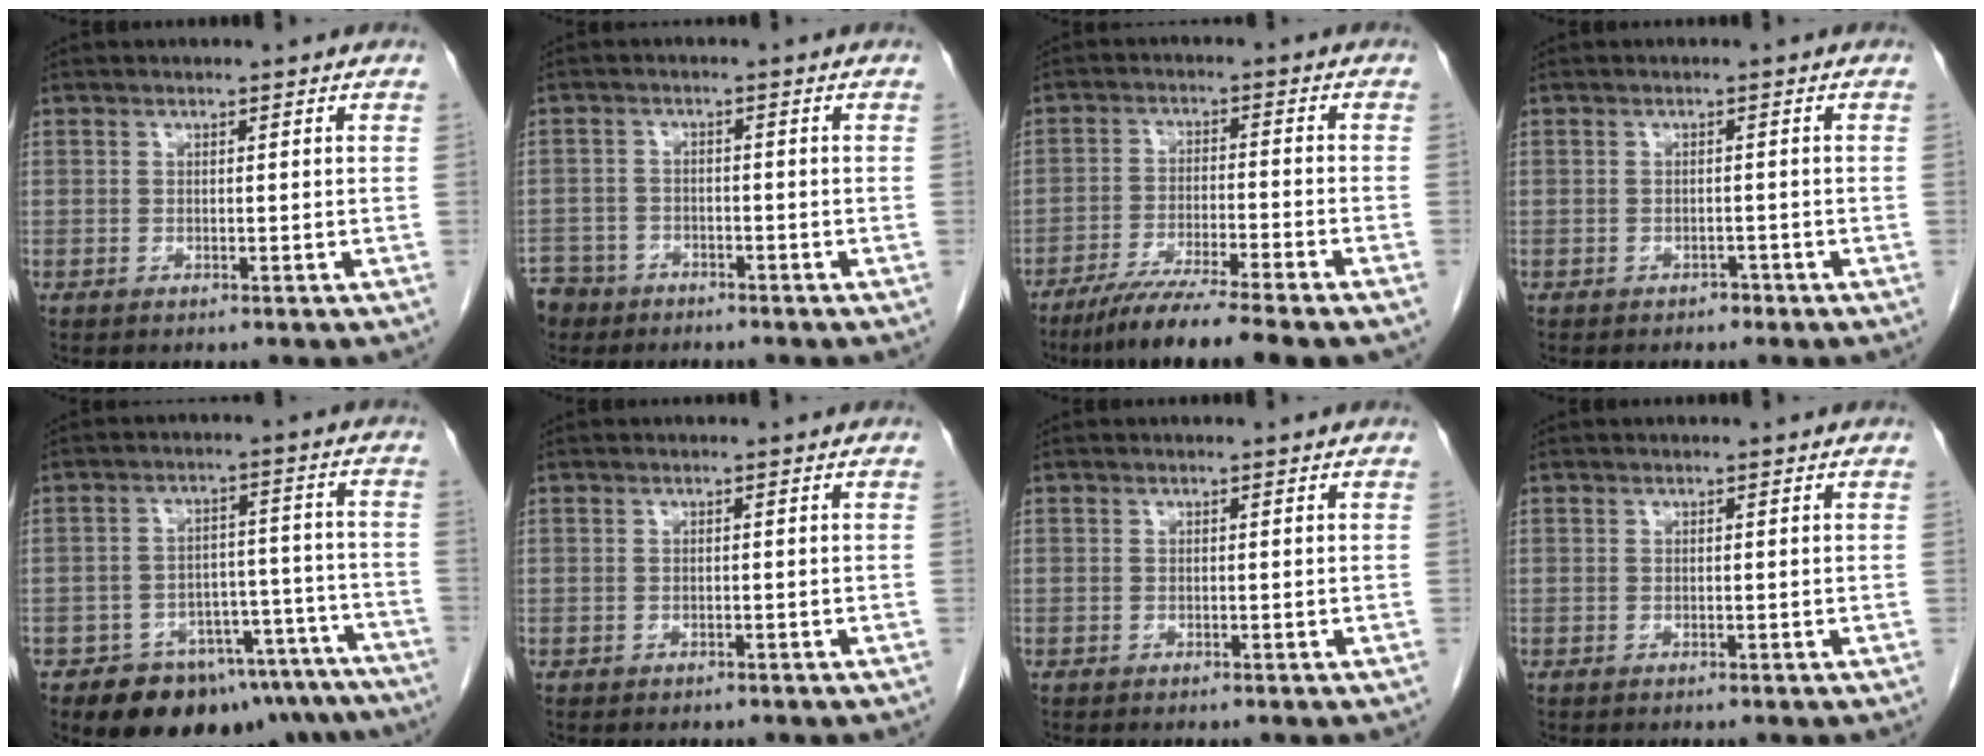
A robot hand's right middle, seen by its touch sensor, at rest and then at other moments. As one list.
[{"total": 7.9, "force": [-5.9, 5.2, 1.2], "torque": [-0.048, -0.002, -0.104]}, {"total": 10.1, "force": [-8.0, -0.9, 6.2], "torque": [-0.100, -0.032, -0.132]}, {"total": 1.1, "force": [-0.9, 0.5, 0.3], "torque": [-0.011, 0.000, -0.013]}, {"total": 17.7, "force": [-14.8, 7.6, 6.0], "torque": [-0.037, 0.040, -0.189]}, {"total": 0.7, "force": [-0.5, 0.3, 0.2], "torque": [-0.015, -0.001, -0.006]}, {"total": 0.0}, {"total": 0.0}]